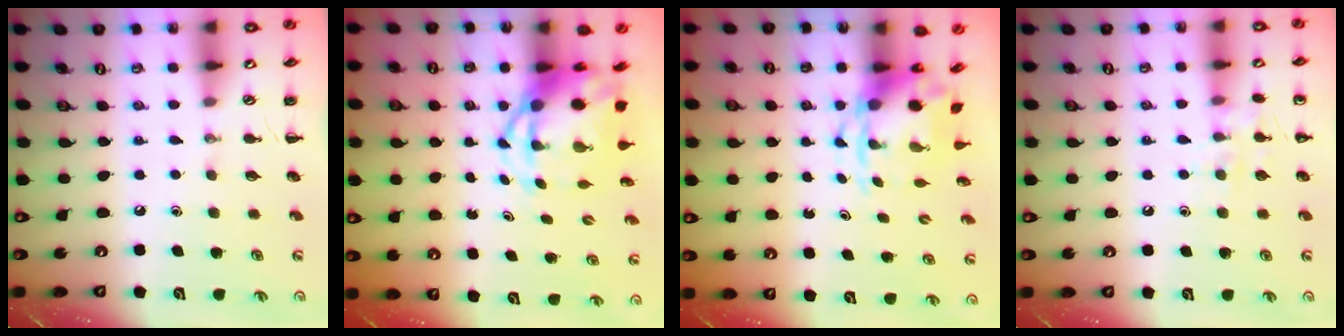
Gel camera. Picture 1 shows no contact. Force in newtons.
{"total": 6.5, "press": 6.2, "slide": 1.9}
{"total": 3.7, "press": 3.6, "slide": 0.8}
{"total": 6.8, "press": 6.7, "slide": 1.2}